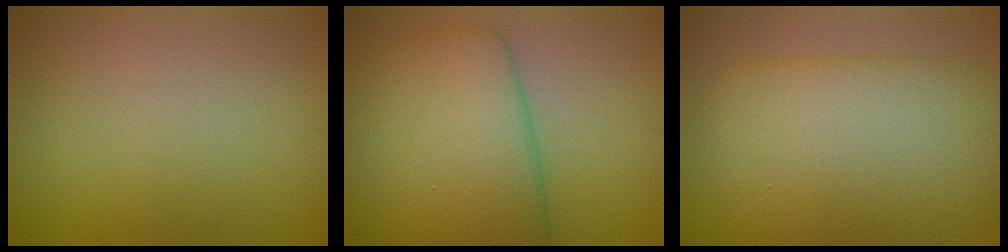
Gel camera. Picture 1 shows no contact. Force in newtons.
{"total": 9.6, "press": 9.6, "slide": 0.3}
{"total": 10.1, "press": 10.0, "slide": 0.7}